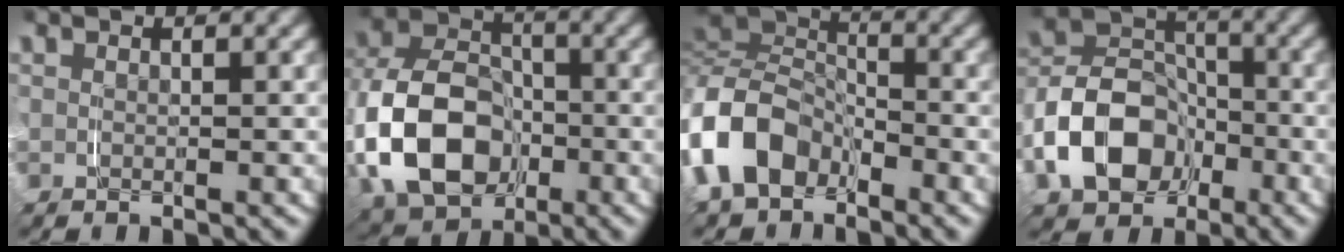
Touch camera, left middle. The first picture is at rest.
{"total": 11.6, "force": [-2.3, 8.9, 7.1], "torque": [-0.158, -0.028, -0.036]}
{"total": 8.3, "force": [-3.0, 6.5, 4.2], "torque": [-0.124, -0.008, -0.059]}
{"total": 8.4, "force": [-2.9, 6.7, 4.1], "torque": [-0.076, -0.015, -0.052]}